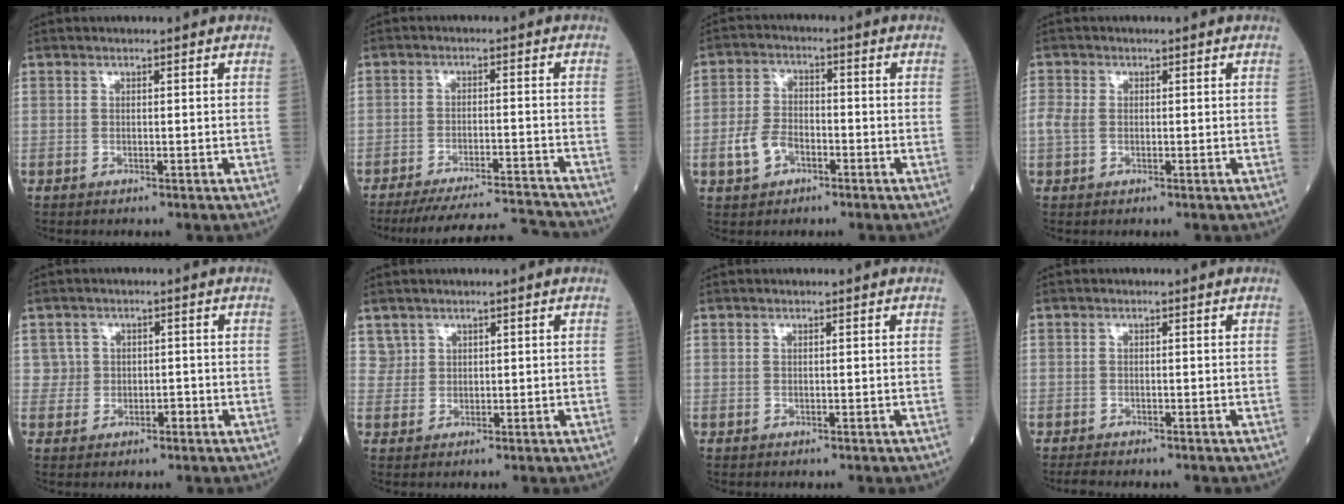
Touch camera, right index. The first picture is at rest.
{"total": 13.0, "force": [-12.7, -1.0, 2.6], "torque": [-0.038, 0.003, -0.190]}
{"total": 5.6, "force": [-2.4, 3.7, 3.5], "torque": [-0.082, 0.009, -0.044]}
{"total": 2.7, "force": [0.0, 2.0, 1.8], "torque": [-0.059, 0.010, -0.001]}
{"total": 2.5, "force": [-0.2, 2.5, 0.2], "torque": [0.011, 0.009, -0.005]}
{"total": 1.7, "force": [1.2, 1.1, -0.3], "torque": [0.015, 0.009, 0.020]}
{"total": 0.0}
{"total": 1.2, "force": [-1.1, 0.3, 0.2], "torque": [-0.012, -0.005, -0.017]}